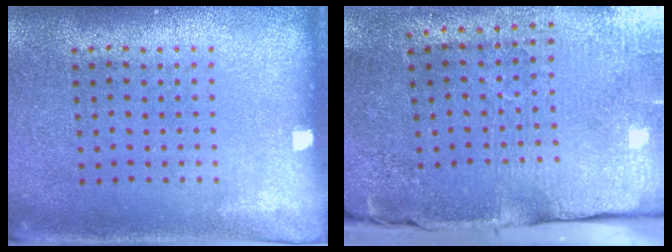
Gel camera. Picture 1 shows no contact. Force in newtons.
{"total": 4.8, "press": 3.8, "slide": 2.8}